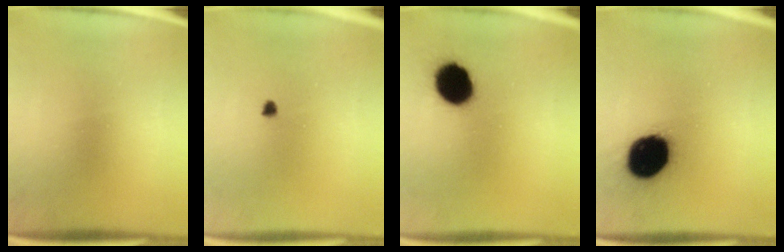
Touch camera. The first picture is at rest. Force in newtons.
{"total": 1.0}
{"total": 11.5}
{"total": 18.9}